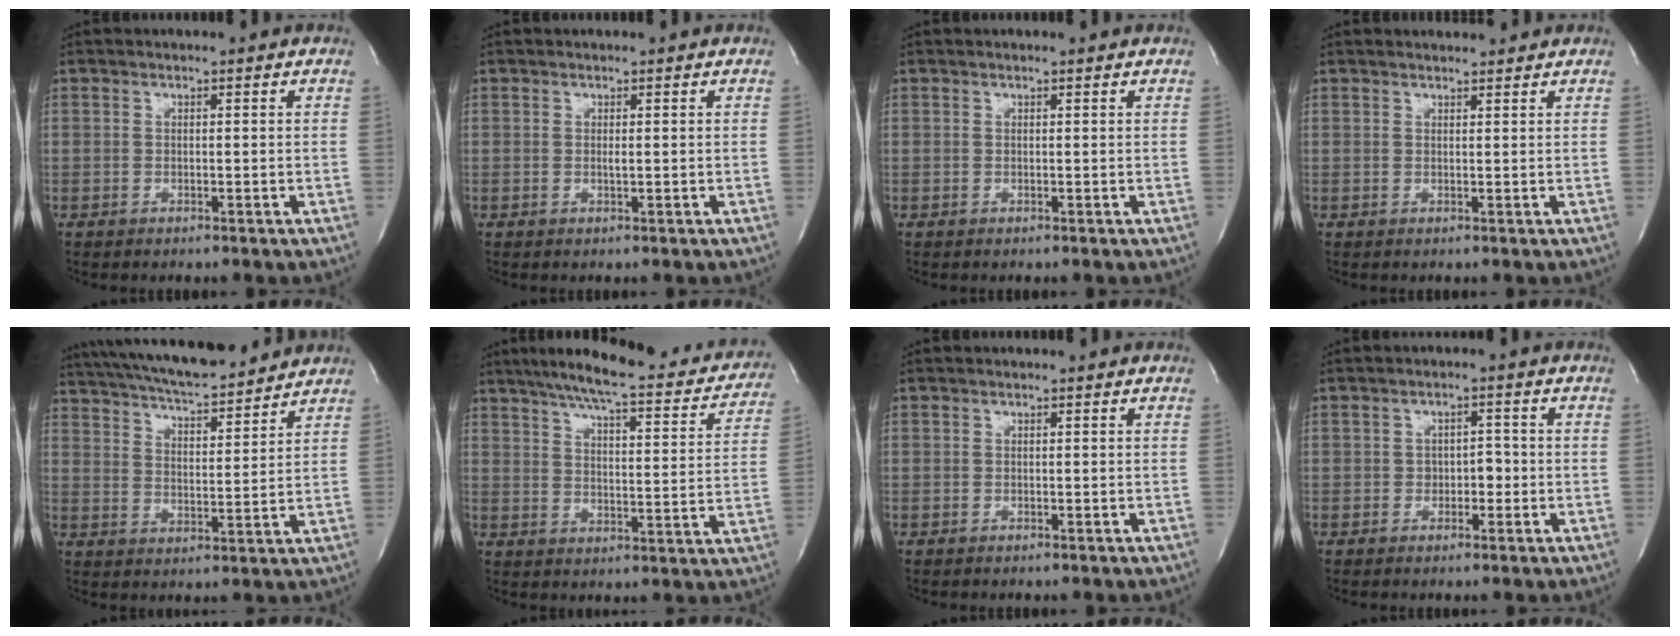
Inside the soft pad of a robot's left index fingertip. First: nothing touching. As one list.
[{"total": 0.6, "force": [0.2, 0.0, 0.6], "torque": [-0.014, 0.000, 0.003]}, {"total": 1.0, "force": [1.0, 0.1, 0.4], "torque": [-0.009, 0.010, 0.014]}, {"total": 3.2, "force": [3.0, 0.6, 0.7], "torque": [-0.013, 0.015, 0.042]}, {"total": 17.8, "force": [15.8, 3.0, 7.7], "torque": [-0.143, 0.027, 0.248]}, {"total": 23.9, "force": [20.7, 4.2, 11.1], "torque": [-0.164, -0.014, 0.258]}, {"total": 0.0}, {"total": 2.4, "force": [-0.5, 1.6, 1.7], "torque": [-0.016, 0.007, -0.007]}]